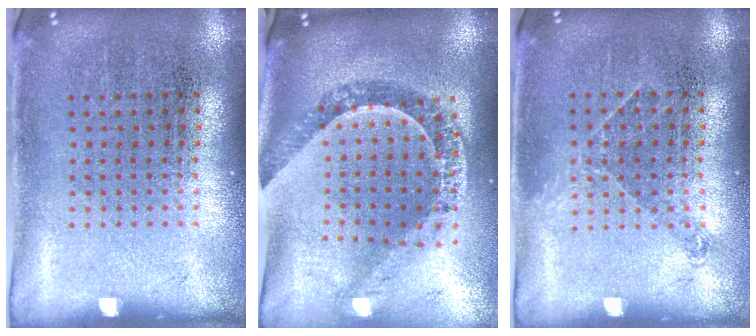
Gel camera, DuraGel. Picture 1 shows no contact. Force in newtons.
{"total": 1.4, "press": 1.4, "slide": 0.4}
{"total": 1.0, "press": 0.8, "slide": 0.6}